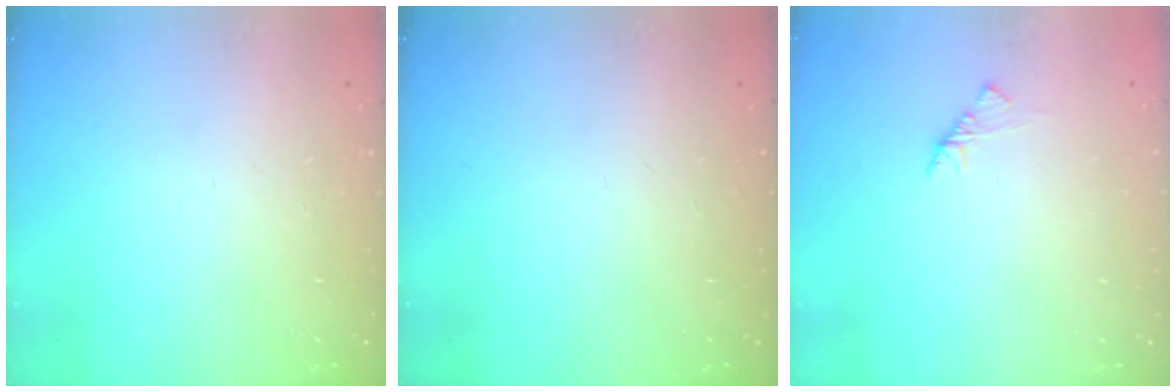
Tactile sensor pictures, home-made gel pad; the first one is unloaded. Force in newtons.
{"total": 0.0}
{"total": 1.7, "press": 1.6, "slide": 0.5}